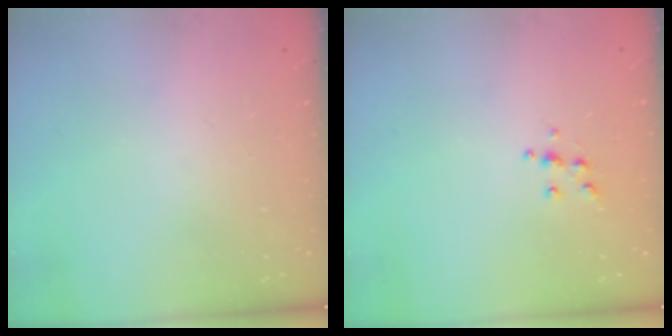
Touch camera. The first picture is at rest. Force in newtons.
{"total": 4.5, "press": 4.5, "slide": 0.5}